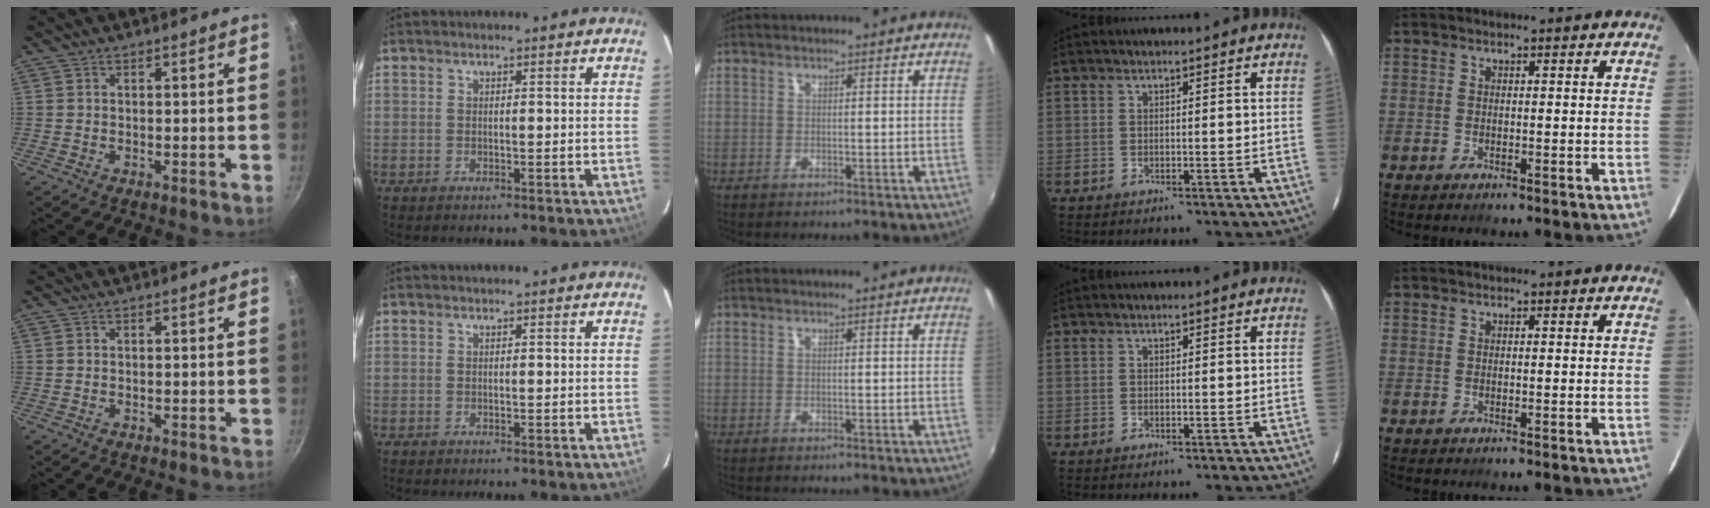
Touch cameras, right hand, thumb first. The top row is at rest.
{}